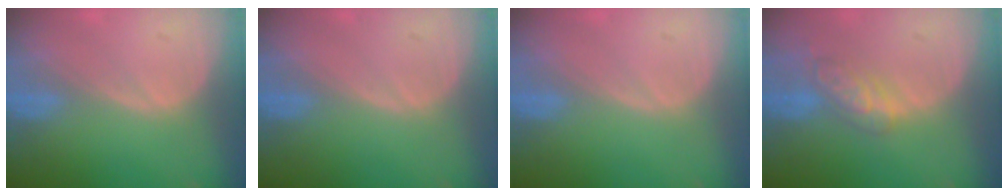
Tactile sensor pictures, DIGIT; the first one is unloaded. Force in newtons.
{"total": 0.0}
{"total": 0.0}
{"total": 5.2, "press": 5.1, "slide": 1.0}